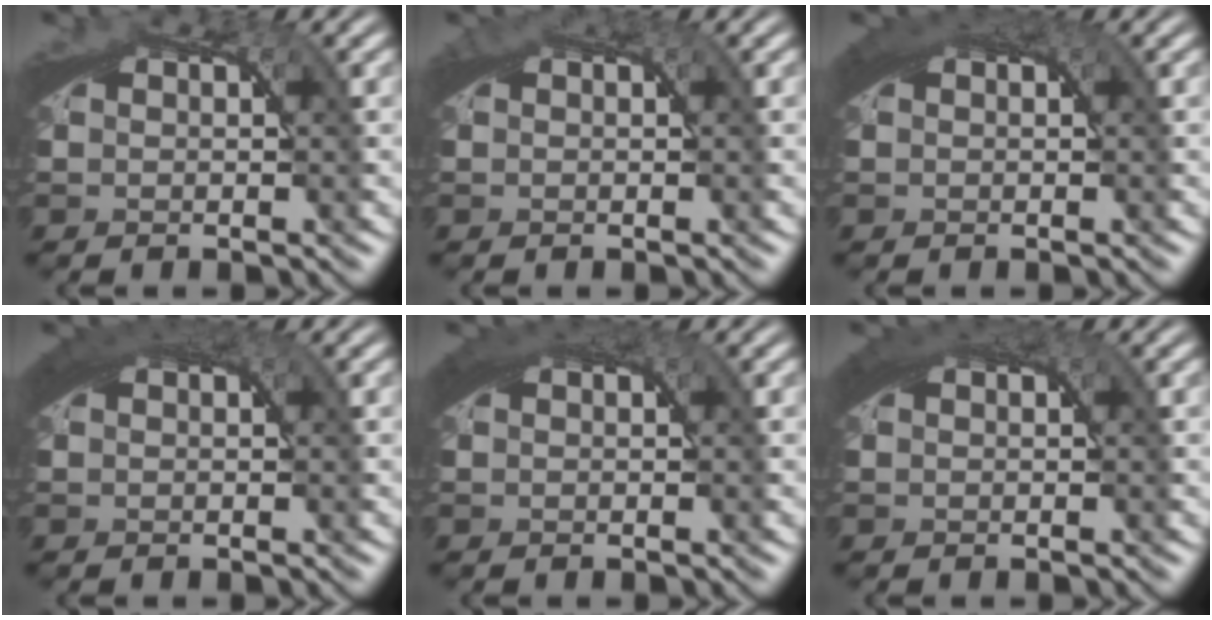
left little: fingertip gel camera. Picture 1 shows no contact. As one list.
[{"total": 0.6, "force": [0.2, 0.3, 0.4], "torque": [-0.005, 0.000, 0.002]}, {"total": 2.1, "force": [1.1, 0.4, 1.7], "torque": [-0.020, 0.010, 0.014]}, {"total": 2.7, "force": [1.4, 0.6, 2.2], "torque": [-0.026, 0.013, 0.016]}, {"total": 2.3, "force": [1.2, 0.6, 1.9], "torque": [-0.023, 0.010, 0.014]}, {"total": 2.3, "force": [1.2, 0.6, 1.9], "torque": [-0.022, 0.010, 0.014]}]